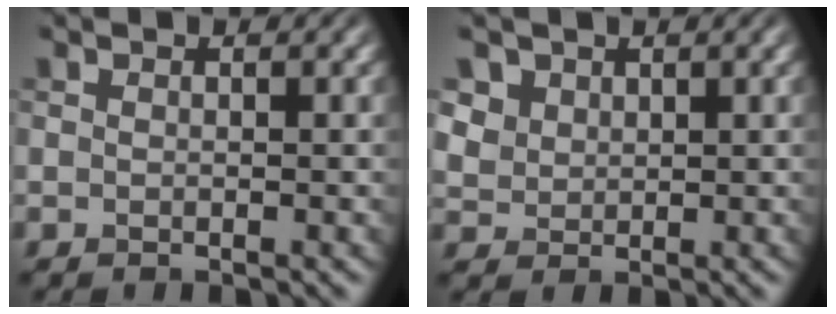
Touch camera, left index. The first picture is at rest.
{"total": 3.2, "force": [2.0, 2.3, 1.0], "torque": [-0.036, -0.002, 0.054]}